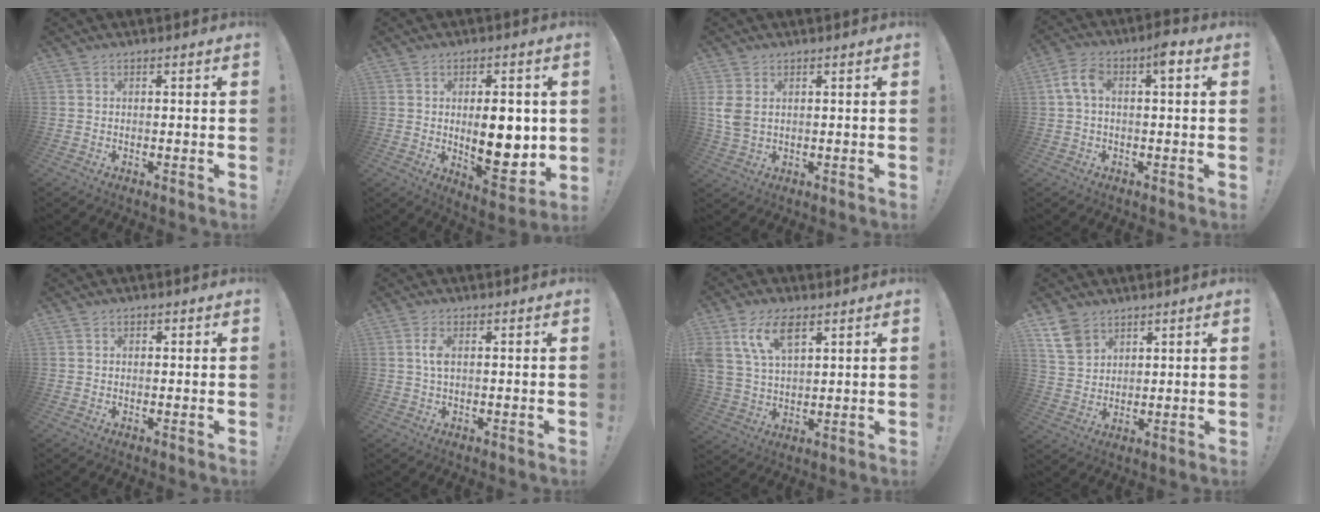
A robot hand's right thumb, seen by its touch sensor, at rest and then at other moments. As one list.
[{"total": 13.4, "force": [0.5, 6.4, 11.8], "torque": [-0.159, -0.010, 0.009]}, {"total": 5.1, "force": [1.7, 3.4, 3.4], "torque": [-0.074, -0.005, 0.032]}, {"total": 7.3, "force": [1.6, 2.9, 6.5], "torque": [-0.115, 0.012, 0.027]}, {"total": 0.8, "force": [0.1, 0.7, 0.3], "torque": [0.000, -0.001, 0.000]}, {"total": 3.3, "force": [0.3, 1.4, 3.0], "torque": [-0.061, 0.001, 0.001]}, {"total": 12.2, "force": [6.4, 6.8, 7.8], "torque": [-0.162, -0.017, 0.122]}, {"total": 8.4, "force": [5.5, 5.5, 3.1], "torque": [-0.058, -0.024, 0.112]}]